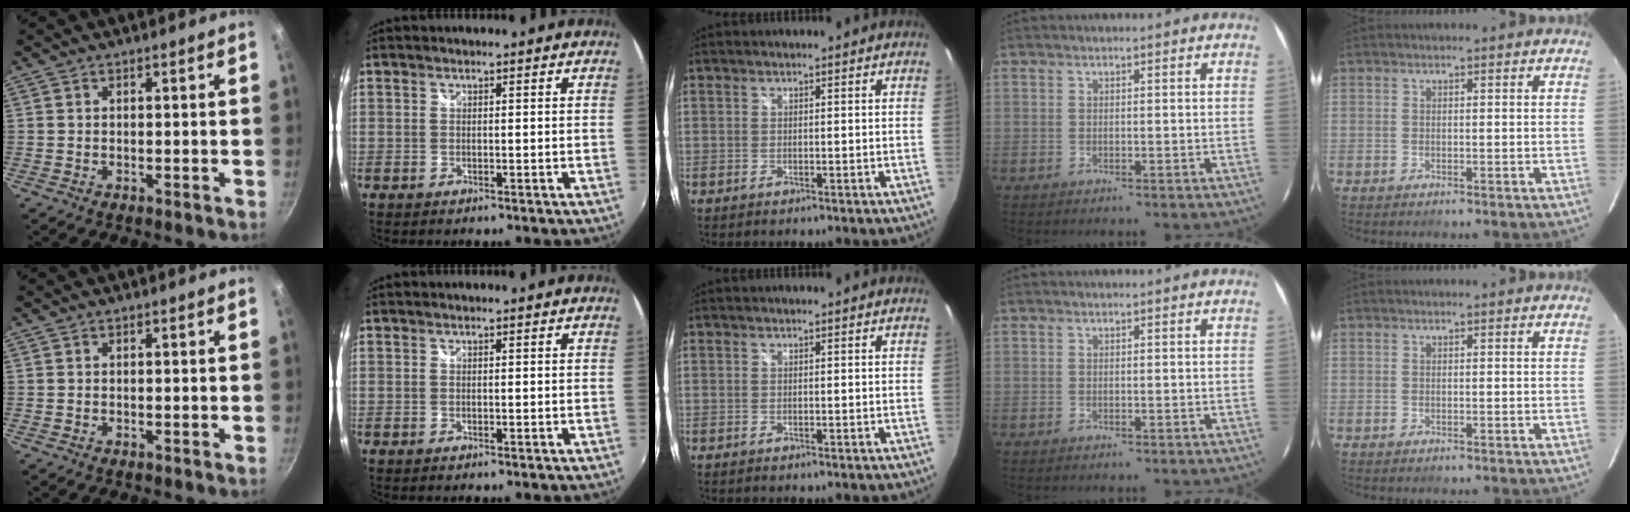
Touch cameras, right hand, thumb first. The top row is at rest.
{}